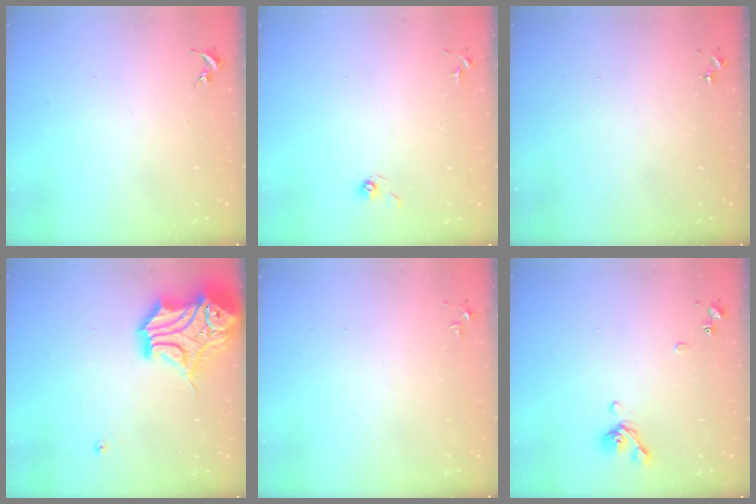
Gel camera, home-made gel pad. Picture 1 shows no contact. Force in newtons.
{"total": 4.7, "press": 4.4, "slide": 1.5}
{"total": 0.0}
{"total": 19.9, "press": 19.7, "slide": 3.3}
{"total": 2.8, "press": 2.8, "slide": 0.4}
{"total": 8.6, "press": 8.4, "slide": 1.4}